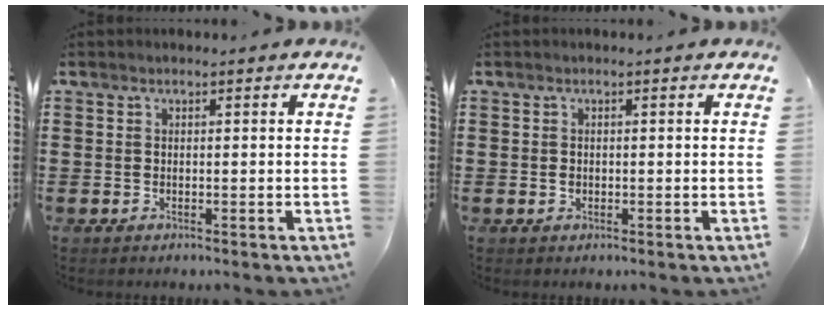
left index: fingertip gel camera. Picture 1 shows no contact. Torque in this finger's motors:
{"motor_torque": [0.18, 0.14, 0.05, 0.01]}